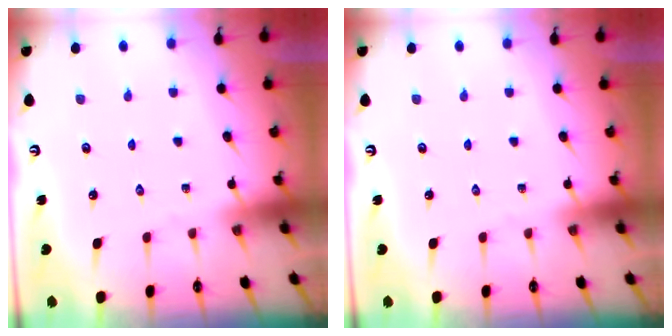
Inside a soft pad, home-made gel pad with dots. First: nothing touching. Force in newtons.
{"total": 0.0}